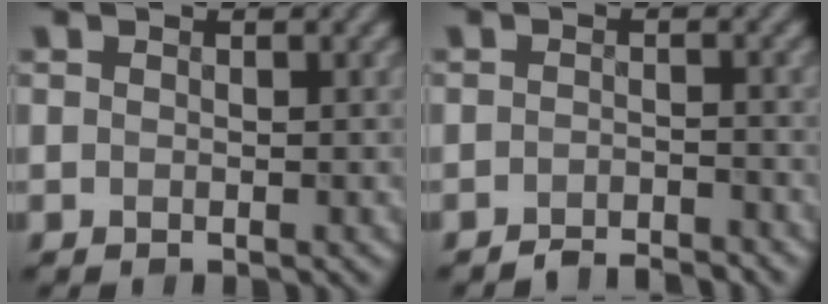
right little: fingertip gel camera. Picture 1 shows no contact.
{"total": 2.3, "force": [-2.3, 0.1, 0.5], "torque": [0.002, -0.002, -0.039]}